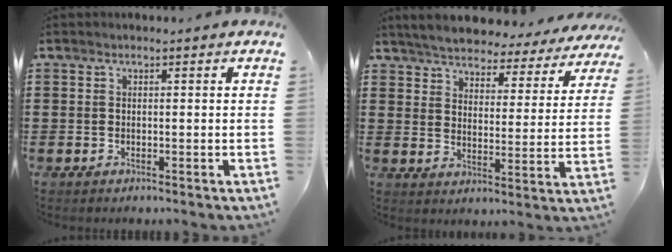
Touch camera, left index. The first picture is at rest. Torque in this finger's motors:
{"motor_torque": [2.14, 0.00, 1.05, 0.21]}